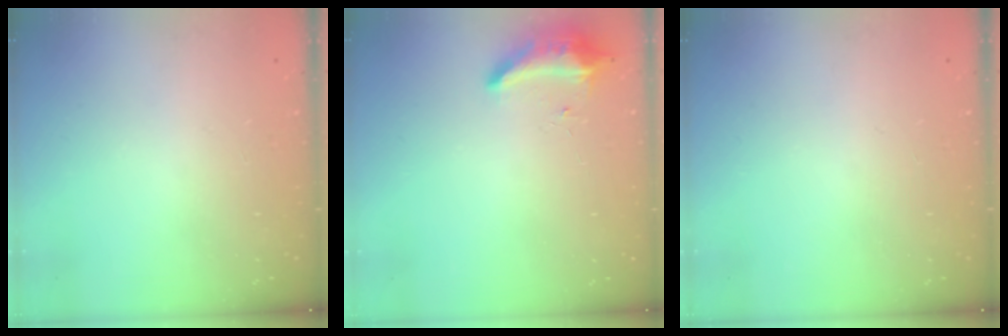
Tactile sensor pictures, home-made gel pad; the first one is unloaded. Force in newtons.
{"total": 8.3, "press": 8.3, "slide": 0.4}
{"total": 0.0}